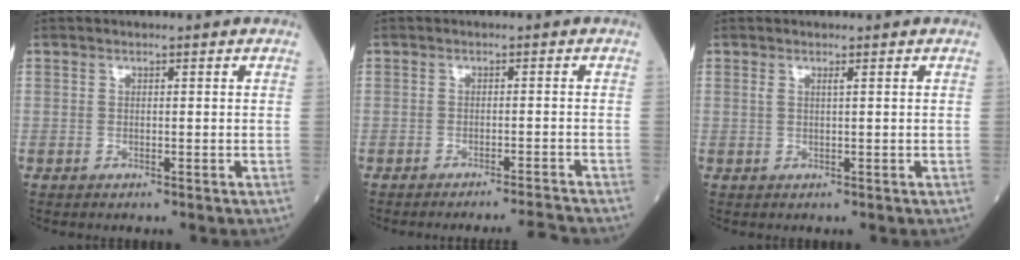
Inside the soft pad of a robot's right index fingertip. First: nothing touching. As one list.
[{"total": 4.5, "force": [-4.1, -1.8, 0.2], "torque": [-0.001, -0.002, -0.059]}, {"total": 0.7, "force": [0.3, -0.2, 0.7], "torque": [-0.018, 0.002, 0.008]}]